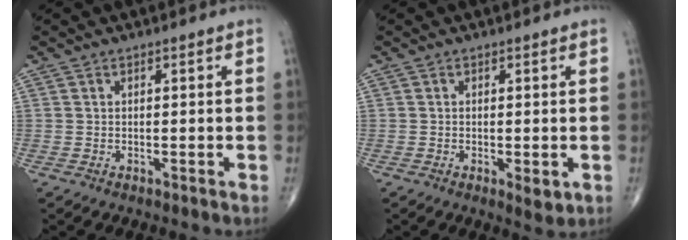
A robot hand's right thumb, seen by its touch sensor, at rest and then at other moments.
{"total": 2.6, "force": [-0.7, 1.0, 2.4], "torque": [-0.035, -0.008, -0.009]}